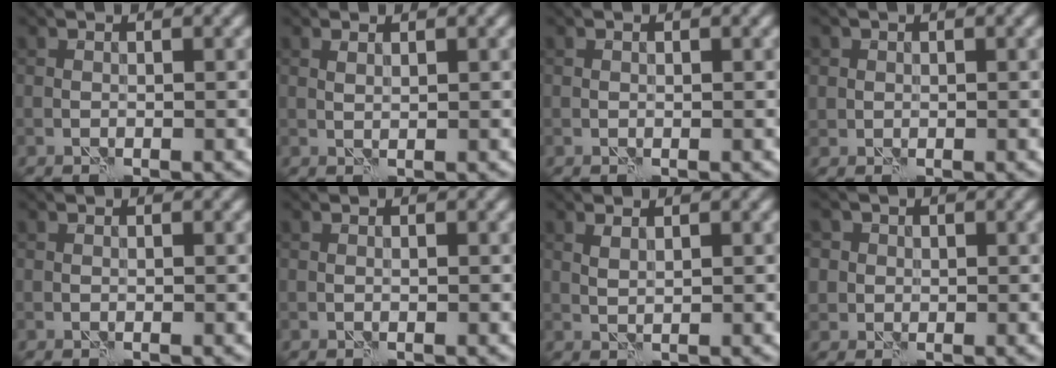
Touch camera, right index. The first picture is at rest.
{"total": 0.6, "force": [0.4, 0.1, 0.3], "torque": [-0.010, 0.000, 0.008]}
{"total": 0.0}
{"total": 1.0, "force": [0.3, 1.0, 0.0], "torque": [0.010, -0.004, 0.003]}
{"total": 0.0}
{"total": 0.0}
{"total": 0.9, "force": [0.6, 0.2, 0.6], "torque": [-0.019, 0.001, 0.013]}
{"total": 3.4, "force": [1.3, 3.0, 1.0], "torque": [-0.006, 0.013, 0.010]}